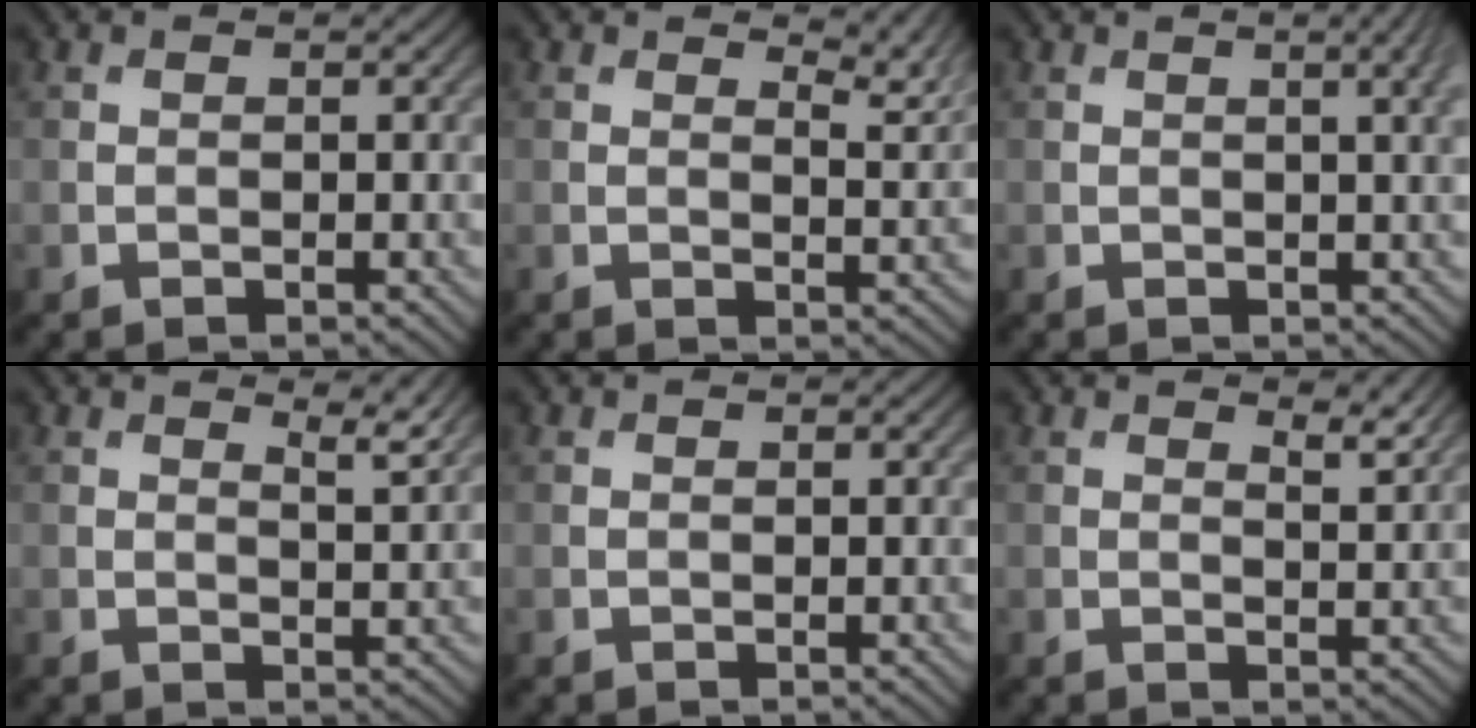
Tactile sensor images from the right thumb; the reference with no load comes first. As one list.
[{"total": 3.6, "force": [2.8, 1.0, 2.0], "torque": [-0.033, -0.007, 0.045]}, {"total": 3.6, "force": [1.0, 0.9, 3.3], "torque": [-0.040, 0.011, 0.008]}, {"total": 2.9, "force": [2.1, 0.5, 2.0], "torque": [-0.032, -0.005, 0.034]}, {"total": 0.0}, {"total": 2.5, "force": [1.9, 0.5, 1.5], "torque": [-0.024, -0.007, 0.032]}]